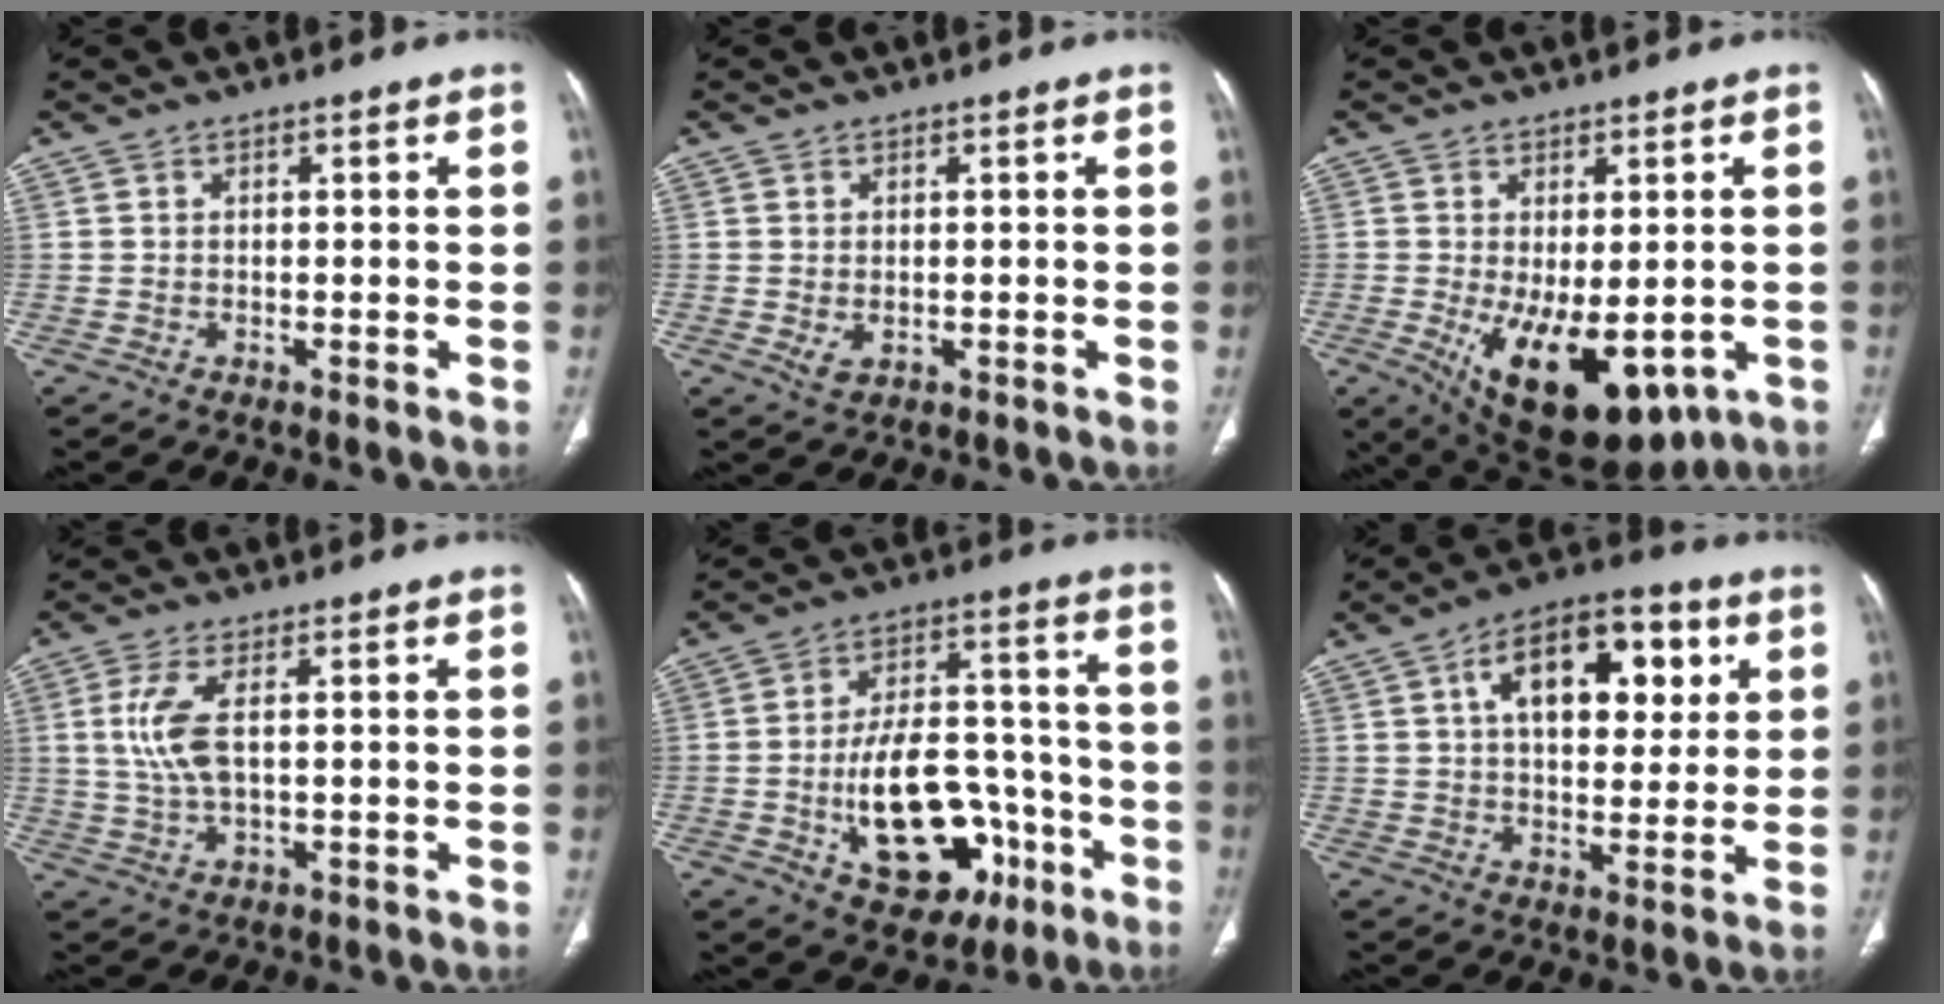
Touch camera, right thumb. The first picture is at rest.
{"total": 1.7, "force": [-0.3, 1.1, 1.3], "torque": [-0.023, -0.004, 0.002]}
{"total": 15.6, "force": [-5.0, 7.7, 12.6], "torque": [-0.190, -0.018, -0.048]}
{"total": 6.9, "force": [1.1, 2.8, 6.2], "torque": [-0.154, 0.001, 0.025]}
{"total": 20.2, "force": [-6.9, 11.7, 14.9], "torque": [-0.205, 0.048, -0.088]}
{"total": 16.8, "force": [5.3, 9.4, 12.9], "torque": [-0.152, 0.007, 0.078]}